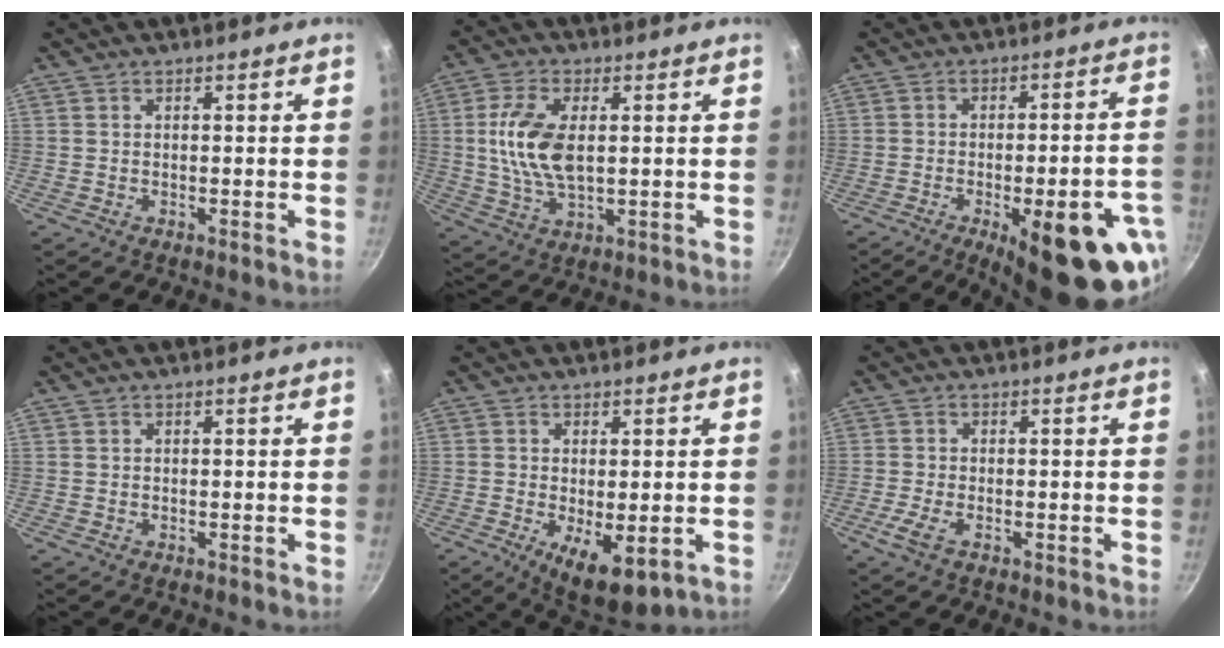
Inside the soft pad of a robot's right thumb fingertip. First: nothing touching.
{"total": 11.3, "force": [1.4, 6.0, 9.5], "torque": [-0.184, 0.000, 0.027]}
{"total": 21.3, "force": [-9.8, 7.1, 17.5], "torque": [-0.169, 0.027, -0.121]}
{"total": 0.0}
{"total": 8.3, "force": [-1.8, 3.3, 7.4], "torque": [-0.107, -0.012, -0.013]}
{"total": 3.2, "force": [-1.6, 1.2, 2.5], "torque": [-0.062, -0.001, -0.035]}